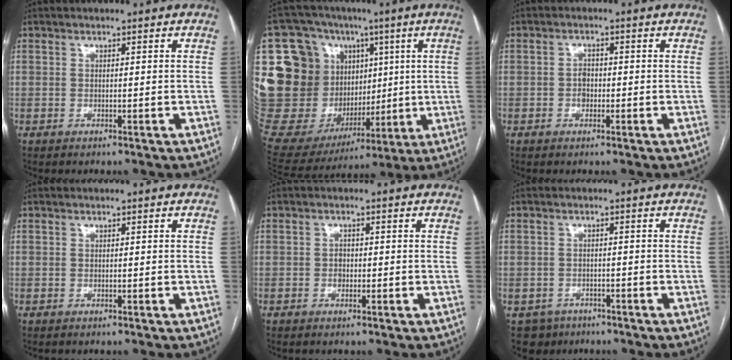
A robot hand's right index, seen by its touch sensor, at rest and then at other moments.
{"total": 34.9, "force": [6.3, 26.6, 21.7], "torque": [-0.497, 0.102, 0.142]}
{"total": 1.9, "force": [-0.4, 1.4, 1.2], "torque": [-0.016, 0.006, -0.007]}
{"total": 0.0}
{"total": 1.3, "force": [-0.2, 1.1, 0.7], "torque": [-0.009, 0.004, -0.003]}
{"total": 4.3, "force": [-2.5, 3.4, -0.1], "torque": [0.006, 0.008, -0.037]}